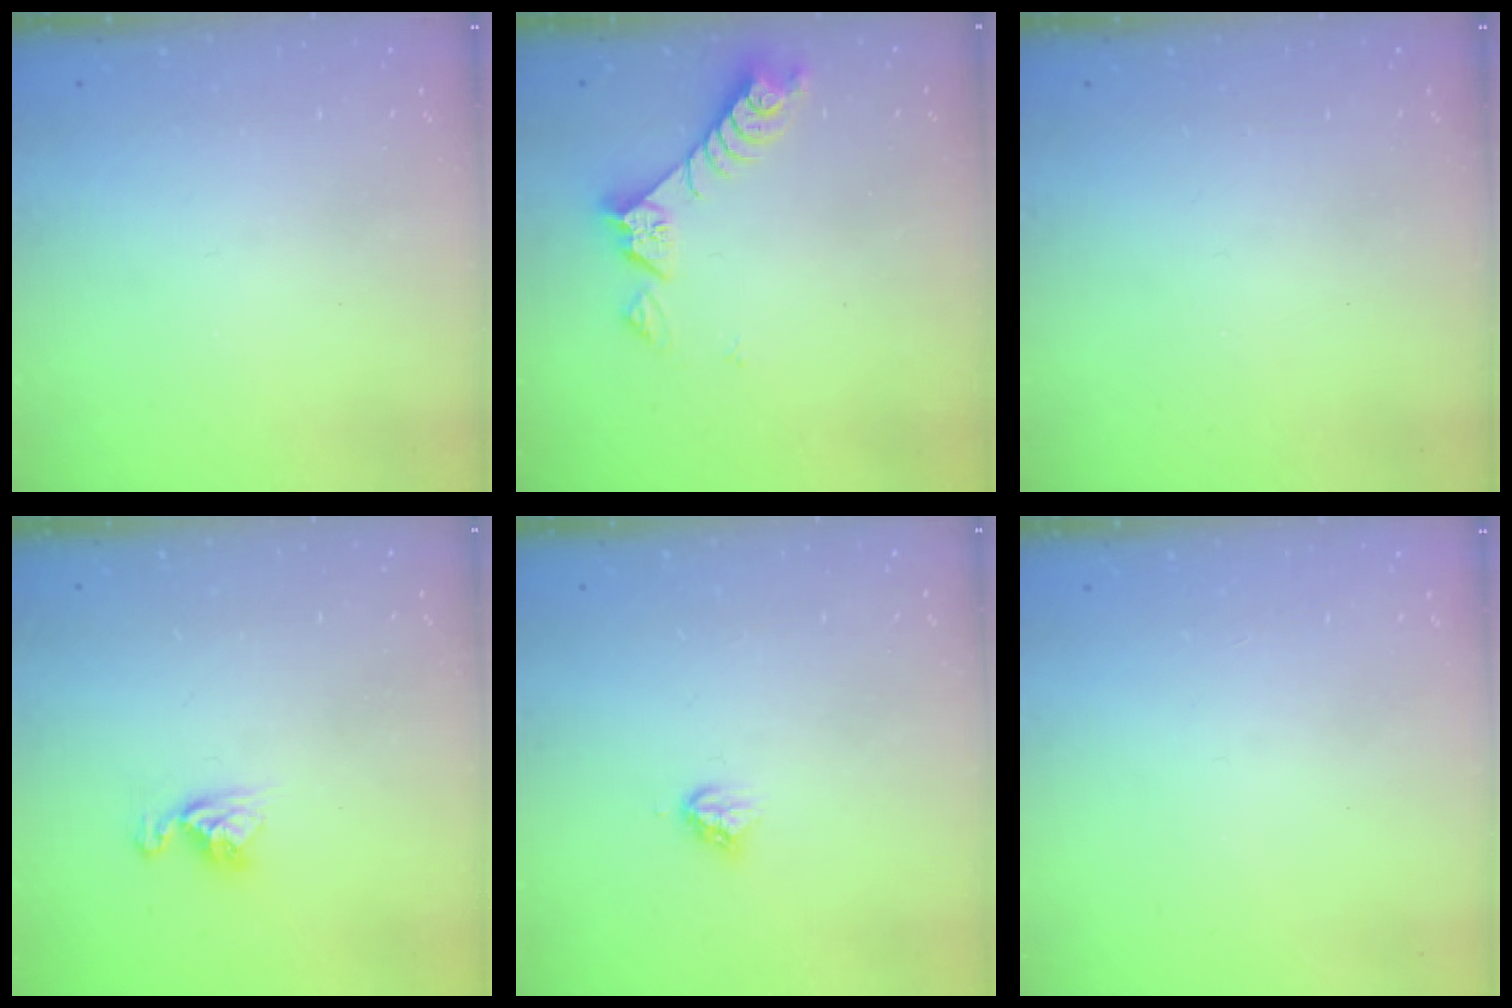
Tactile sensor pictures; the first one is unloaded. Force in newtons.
{"total": 7.4, "press": 7.4, "slide": 0.4}
{"total": 0.0}
{"total": 6.9, "press": 6.9, "slide": 0.7}
{"total": 3.9, "press": 3.9, "slide": 0.4}
{"total": 0.0}